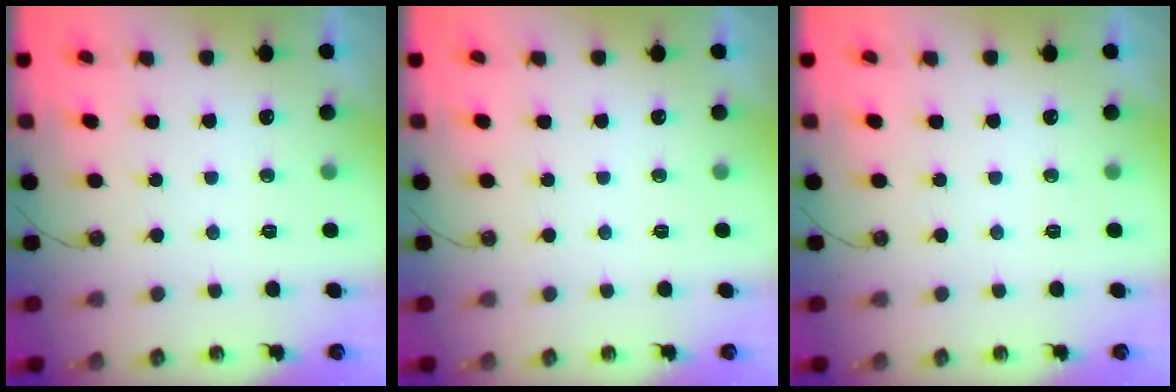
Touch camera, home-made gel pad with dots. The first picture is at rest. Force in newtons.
{"total": 0.0}
{"total": 0.0}